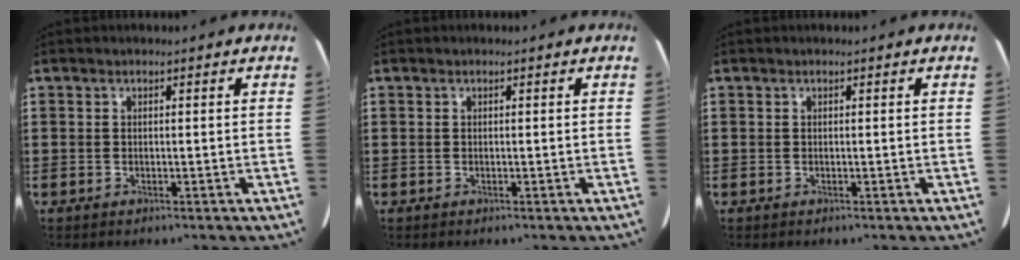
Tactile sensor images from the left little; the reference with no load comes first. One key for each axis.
{"total": 0.0}
{"total": 0.0}